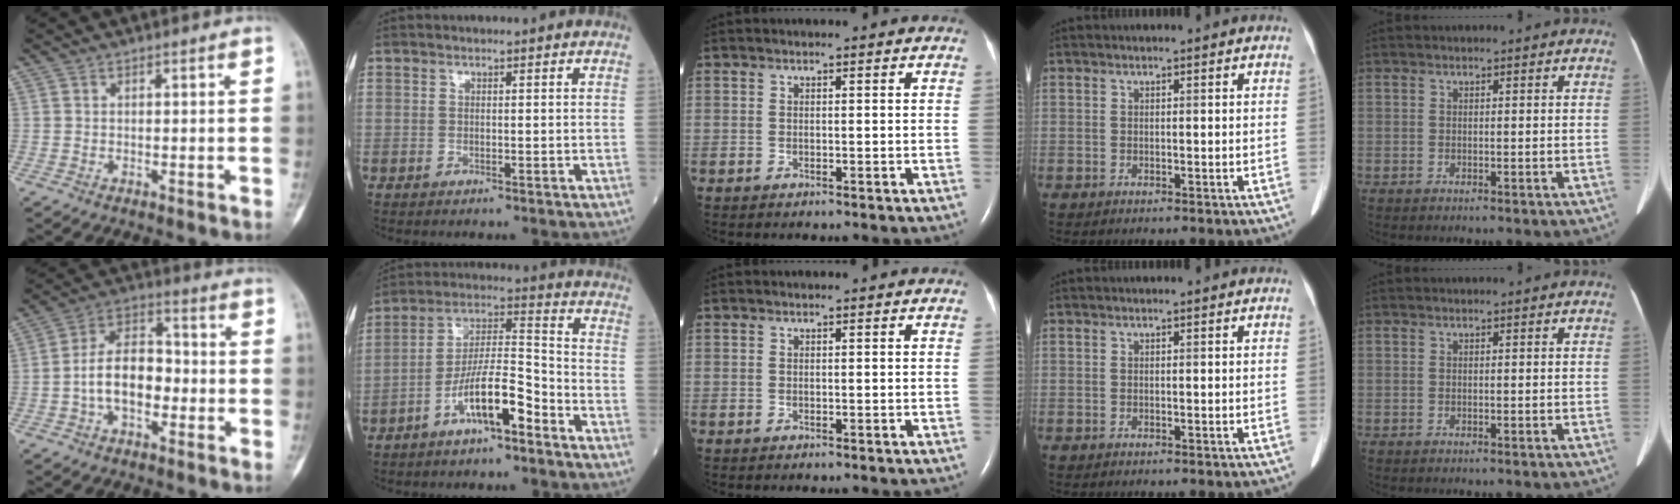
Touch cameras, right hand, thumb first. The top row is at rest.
{"thumb": {"total": 11.2, "force": [-2.2, 6.9, 8.5], "torque": [-0.131, 0.040, -0.050]}, "index": {"total": 11.2, "force": [-6.2, 2.2, 9.0], "torque": [-0.171, 0.012, -0.114]}}